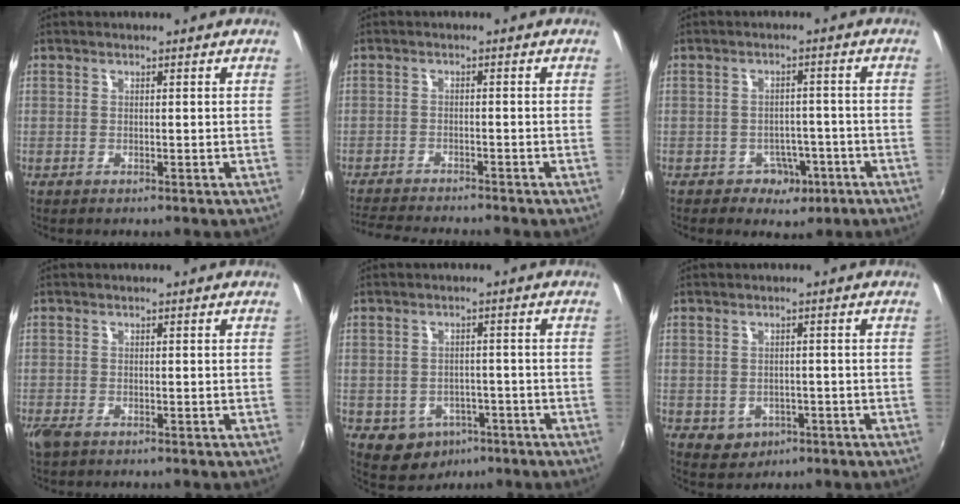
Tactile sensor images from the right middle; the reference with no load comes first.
{"total": 8.3, "force": [-7.8, 0.6, 2.9], "torque": [-0.078, -0.021, -0.131]}
{"total": 5.0, "force": [-2.9, 3.9, 1.3], "torque": [-0.031, 0.010, -0.032]}
{"total": 2.3, "force": [-1.5, 1.0, 1.5], "torque": [-0.031, -0.009, -0.029]}
{"total": 7.4, "force": [-3.8, 5.9, 2.4], "torque": [-0.060, 0.001, -0.037]}
{"total": 4.2, "force": [-1.4, 3.7, 1.3], "torque": [-0.038, -0.002, -0.010]}